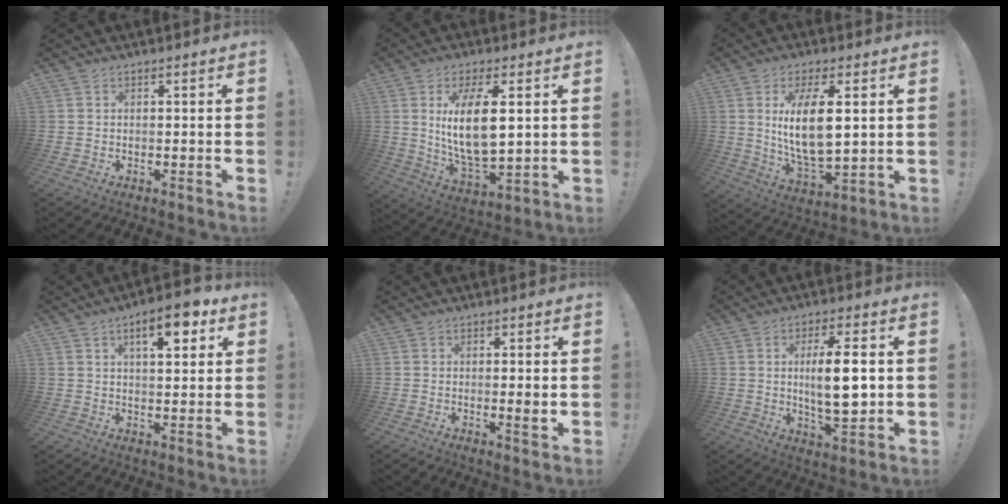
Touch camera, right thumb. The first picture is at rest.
{"total": 15.0, "force": [3.4, 5.9, 13.4], "torque": [-0.258, -0.025, 0.046]}
{"total": 14.6, "force": [3.2, 5.7, 13.0], "torque": [-0.259, -0.022, 0.045]}
{"total": 9.8, "force": [4.8, 3.7, 7.7], "torque": [-0.099, -0.013, 0.076]}
{"total": 2.7, "force": [0.1, 0.2, 2.7], "torque": [-0.035, -0.008, -0.001]}
{"total": 12.5, "force": [1.2, 3.6, 11.9], "torque": [-0.202, -0.010, 0.010]}